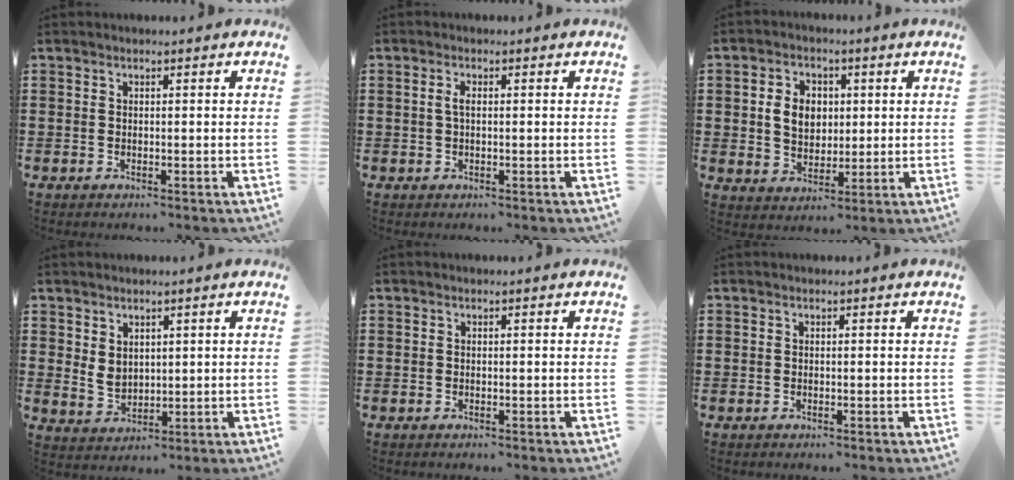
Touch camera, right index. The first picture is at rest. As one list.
[{"total": 1.5, "force": [0.0, 0.5, 1.4], "torque": [-0.034, 0.000, -0.005]}, {"total": 5.9, "force": [0.7, 4.6, 3.6], "torque": [-0.084, 0.010, 0.006]}, {"total": 3.0, "force": [1.9, 2.1, 1.0], "torque": [-0.028, 0.006, 0.037]}, {"total": 0.0}, {"total": 0.0}]